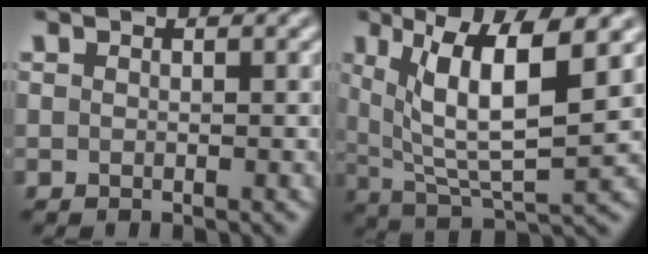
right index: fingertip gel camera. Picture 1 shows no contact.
{"total": 9.0, "force": [2.0, 4.2, 7.7], "torque": [-0.139, -0.015, 0.047]}